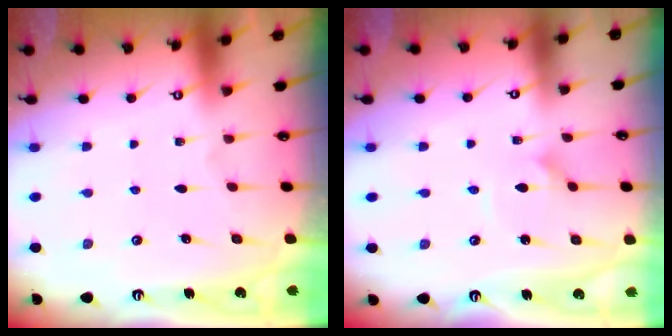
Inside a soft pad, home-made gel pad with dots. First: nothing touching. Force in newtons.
{"total": 2.0, "press": 2.0, "slide": 0.0}